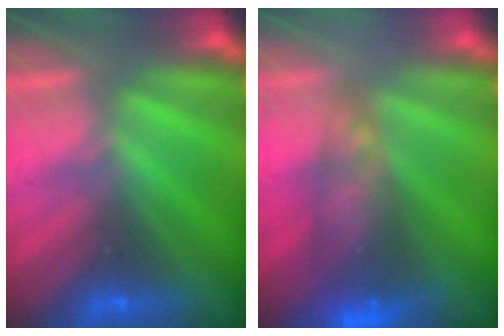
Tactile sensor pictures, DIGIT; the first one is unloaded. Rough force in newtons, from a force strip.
{"total": 6.9}